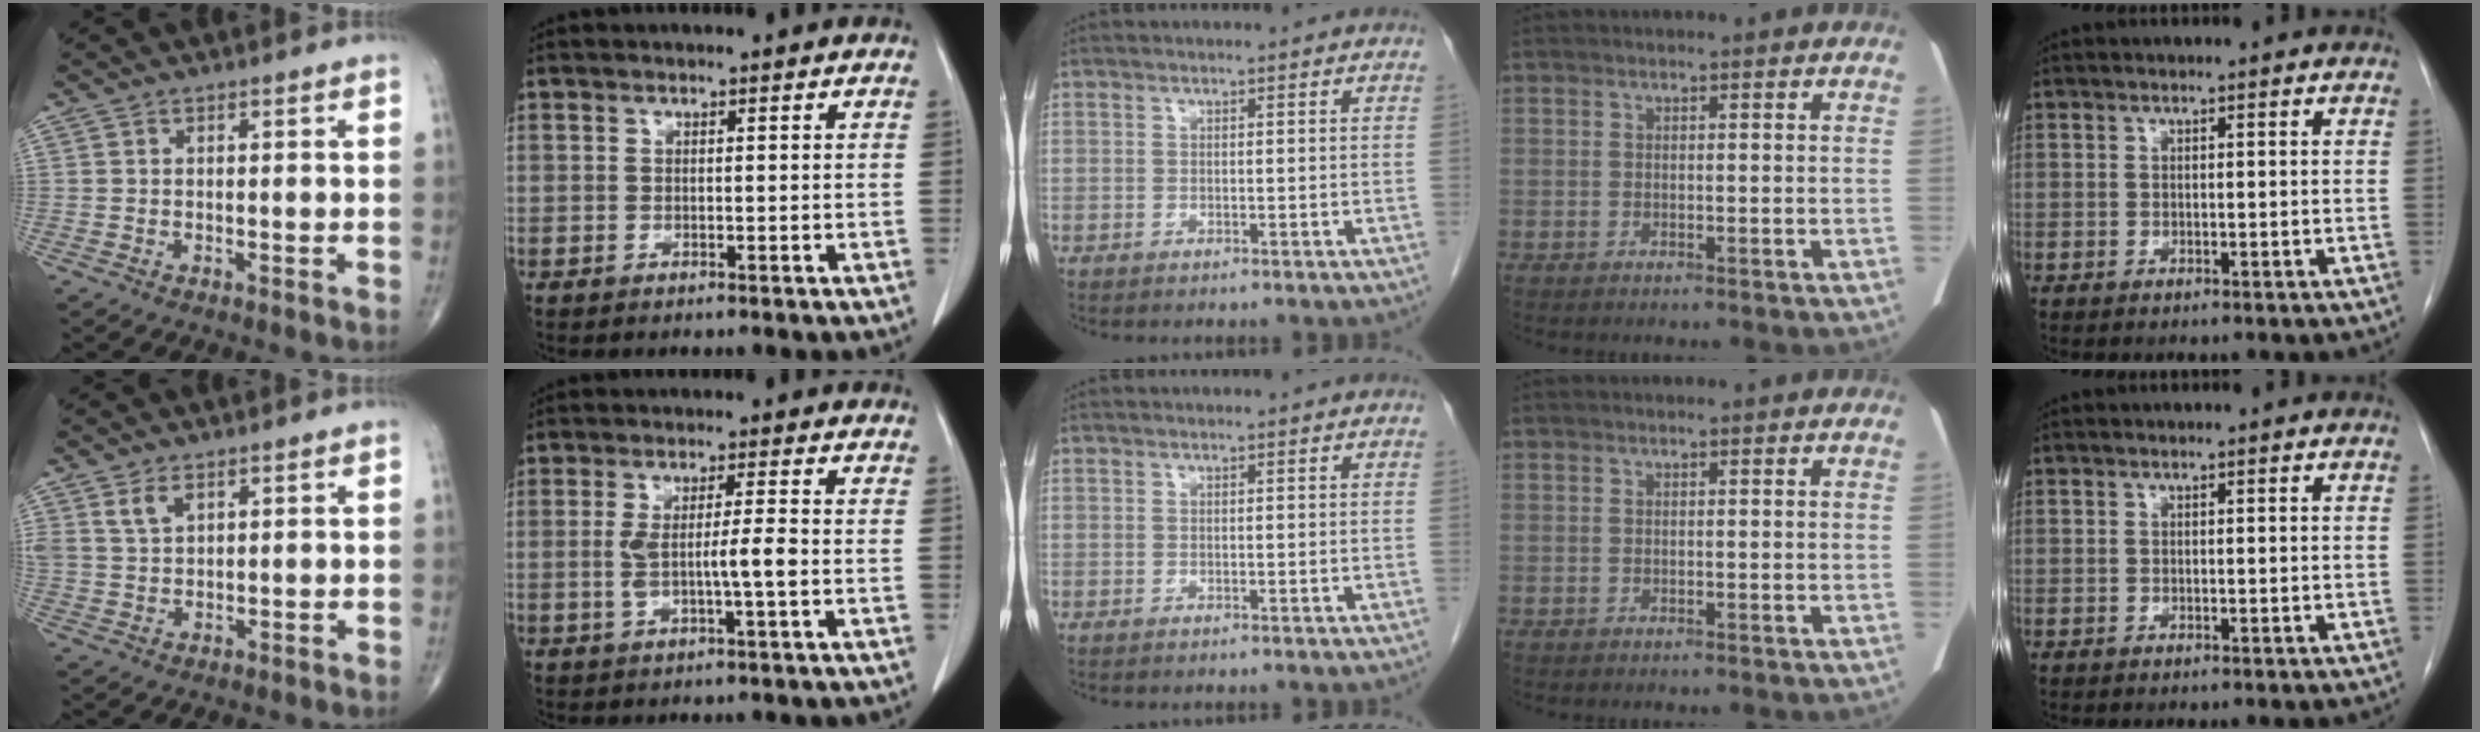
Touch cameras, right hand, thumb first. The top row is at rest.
{"thumb": {"total": 3.5, "force": [2.1, 1.9, 2.1], "torque": [-0.037, -0.008, 0.048]}, "index": {"total": 5.2, "force": [-0.7, 0.0, 5.2], "torque": [-0.095, 0.002, -0.007]}}